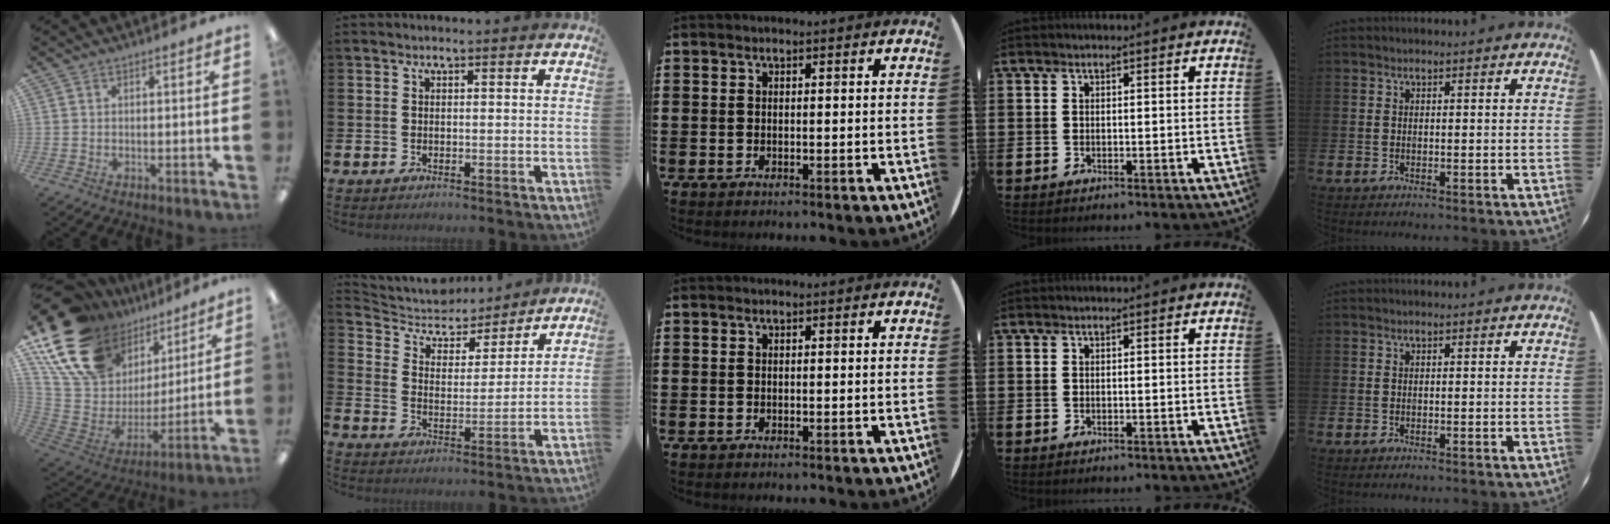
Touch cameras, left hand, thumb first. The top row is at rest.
{"thumb": {"total": 21.9, "force": [13.8, 13.7, 10.1], "torque": [-0.224, -0.069, 0.267]}, "index": {"total": 5.6, "force": [5.2, 2.1, 0.5], "torque": [-0.047, -0.043, 0.087]}}